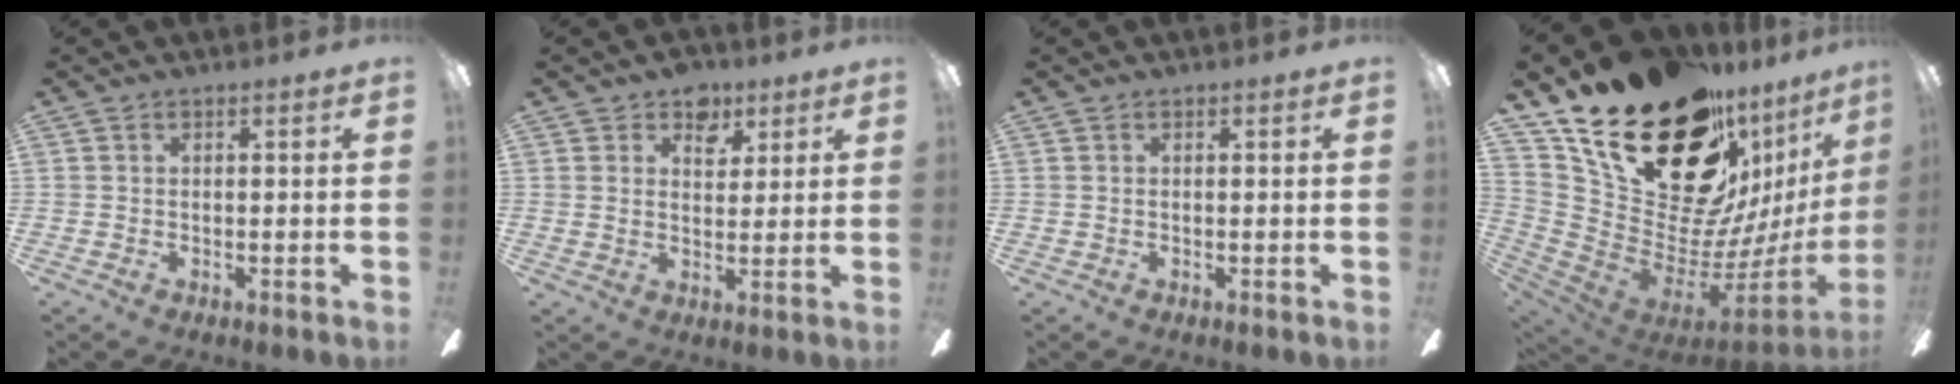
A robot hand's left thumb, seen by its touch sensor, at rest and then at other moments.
{"total": 6.2, "force": [4.2, 4.0, 2.2], "torque": [-0.017, -0.013, 0.071]}
{"total": 0.0}
{"total": 33.2, "force": [19.6, 17.9, 20.1], "torque": [-0.319, -0.127, 0.394]}